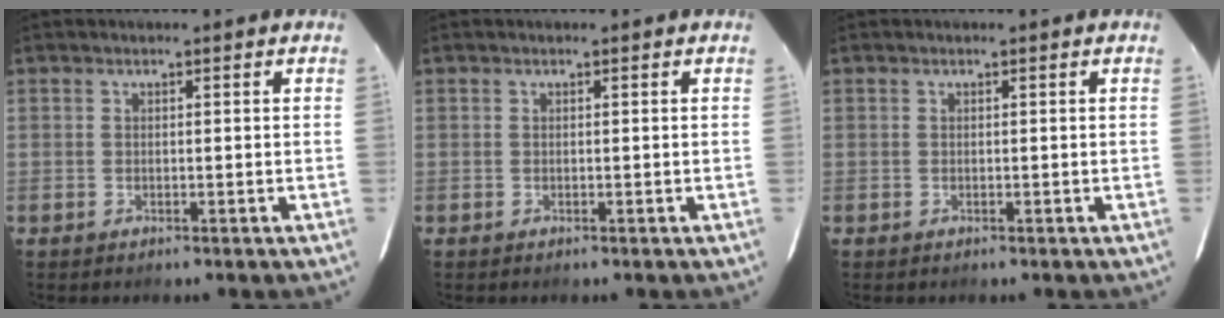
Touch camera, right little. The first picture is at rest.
{"total": 0.0}
{"total": 0.0}